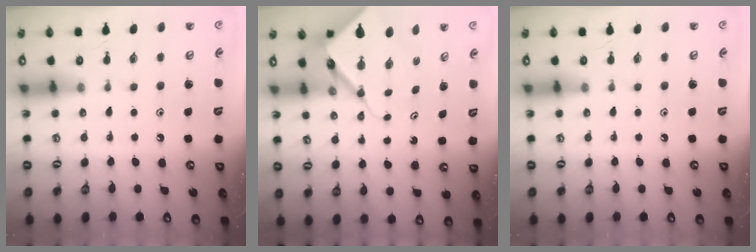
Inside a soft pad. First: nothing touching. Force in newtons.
{"total": 8.8, "press": 8.7, "slide": 0.9}
{"total": 0.0}